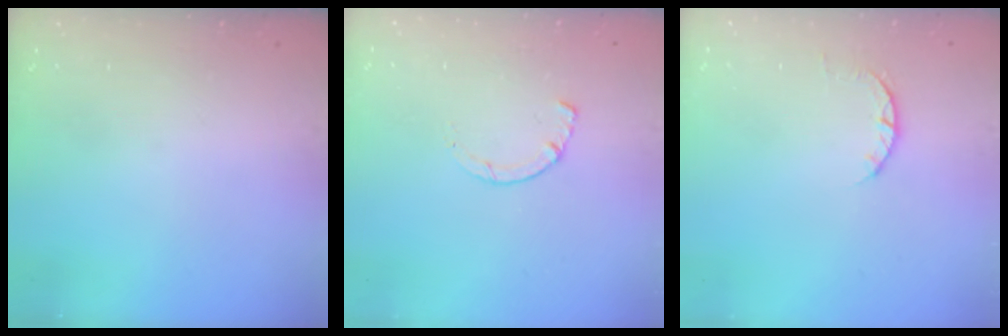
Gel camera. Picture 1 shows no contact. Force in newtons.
{"total": 1.8, "press": 1.7, "slide": 0.3}
{"total": 3.2, "press": 3.2, "slide": 0.4}